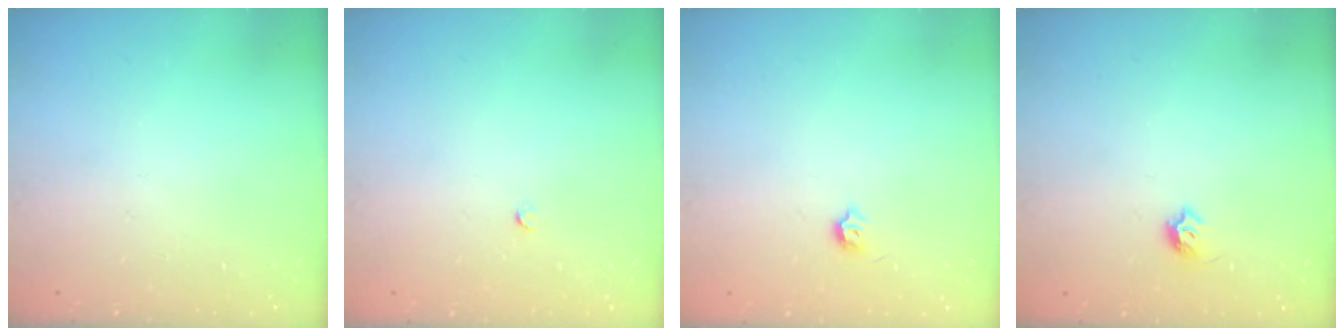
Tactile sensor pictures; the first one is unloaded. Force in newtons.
{"total": 2.2, "press": 2.2, "slide": 0.3}
{"total": 3.7, "press": 3.6, "slide": 0.6}
{"total": 5.0, "press": 4.9, "slide": 0.7}